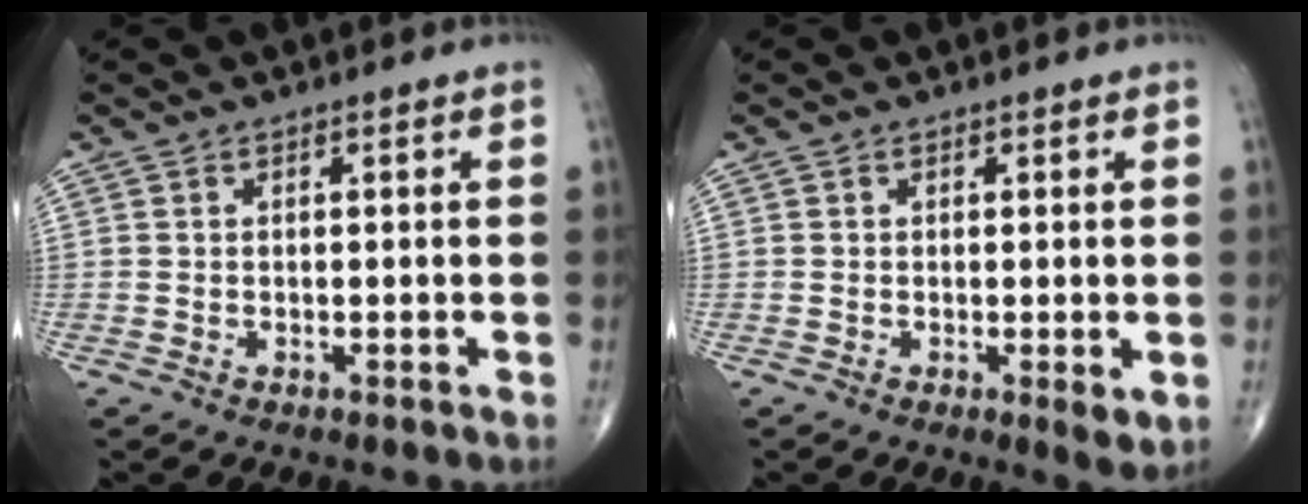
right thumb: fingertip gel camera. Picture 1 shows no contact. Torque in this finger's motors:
{"motor_torque": [0.30, 0.69, 0.25, -0.35, 0.12]}